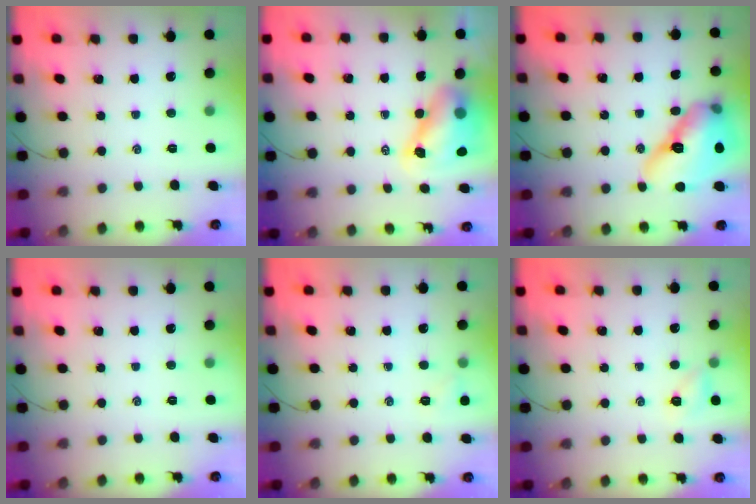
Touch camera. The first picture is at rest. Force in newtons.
{"total": 8.6, "press": 8.3, "slide": 2.3}
{"total": 17.3, "press": 16.6, "slide": 5.0}
{"total": 0.0}
{"total": 4.5, "press": 4.3, "slide": 1.1}
{"total": 4.8, "press": 4.6, "slide": 1.4}